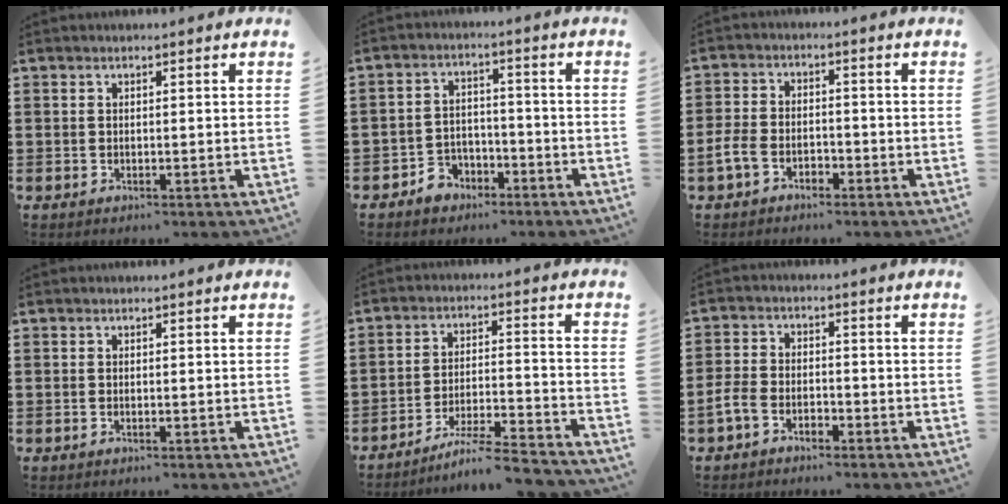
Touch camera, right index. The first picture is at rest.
{"total": 4.1, "force": [-3.2, 2.5, 0.7], "torque": [-0.026, 0.013, -0.065]}
{"total": 4.0, "force": [-2.2, 2.6, 2.1], "torque": [-0.059, 0.003, -0.048]}
{"total": 0.0}
{"total": 6.7, "force": [-6.1, -0.3, 2.8], "torque": [-0.059, -0.009, -0.119]}
{"total": 3.3, "force": [-2.2, 1.9, 1.6], "torque": [-0.051, 0.003, -0.049]}